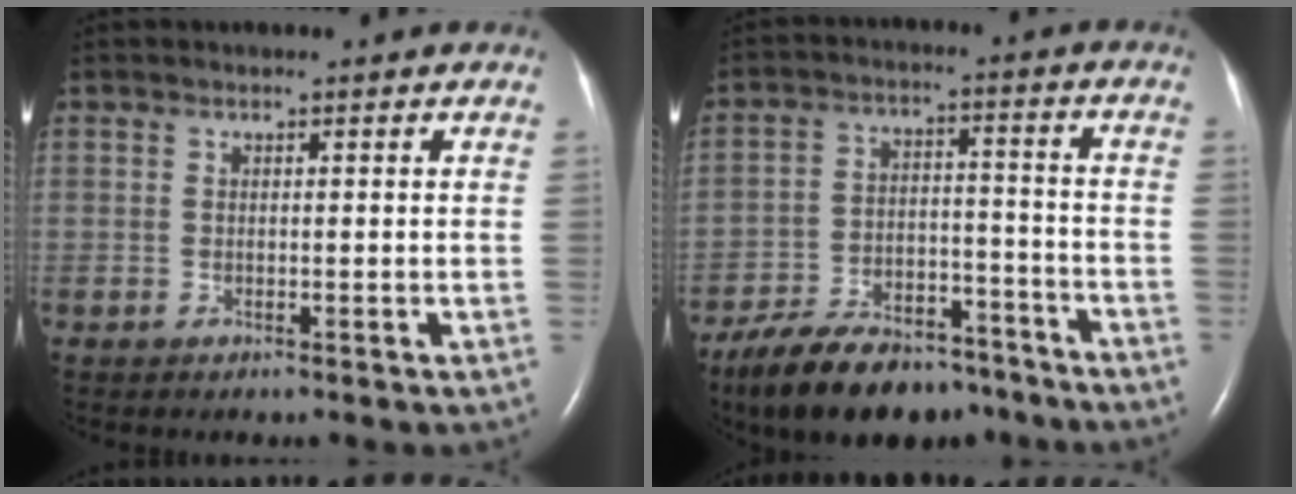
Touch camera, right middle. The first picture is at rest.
{"total": 15.7, "force": [-12.7, 6.3, 6.9], "torque": [-0.117, 0.015, -0.202]}